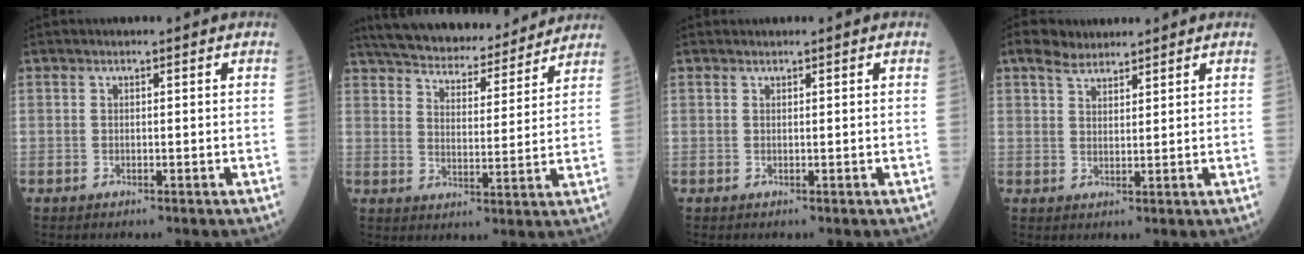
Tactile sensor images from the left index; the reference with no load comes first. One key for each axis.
{"total": 20.1, "fx": 18.2, "fy": 4.4, "fz": 7.4, "tx": -0.127, "ty": 0.017, "tz": 0.258}
{"total": 0.0}
{"total": 3.1, "fx": 2.6, "fy": 1.4, "fz": 1.1, "tx": -0.030, "ty": 0.012, "tz": 0.050}